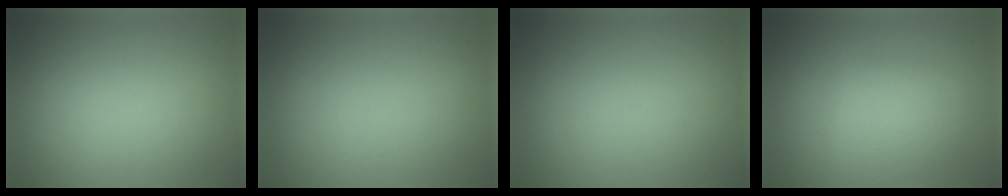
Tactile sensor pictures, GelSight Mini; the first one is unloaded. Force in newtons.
{"total": 0.0}
{"total": 0.0}
{"total": 2.9, "press": 2.9, "slide": 0.0}